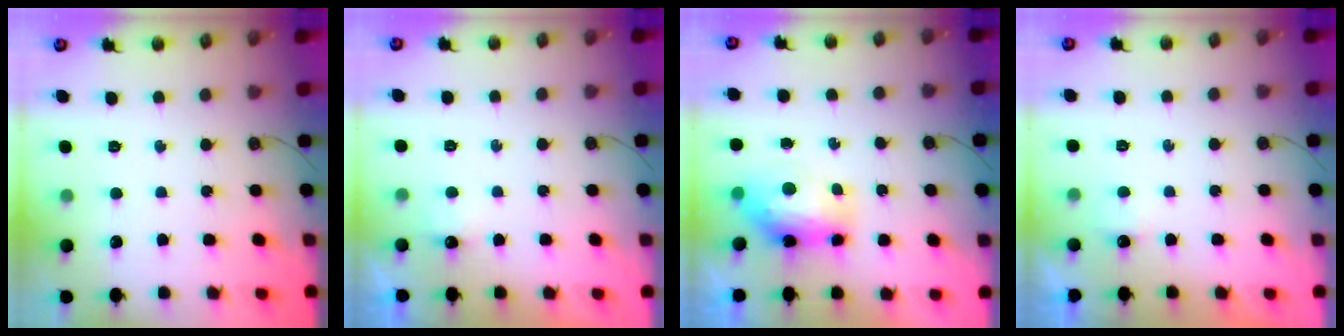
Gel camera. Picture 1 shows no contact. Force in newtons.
{"total": 3.0, "press": 3.0, "slide": 0.6}
{"total": 8.8, "press": 8.8, "slide": 1.0}
{"total": 2.8, "press": 2.8, "slide": 0.4}